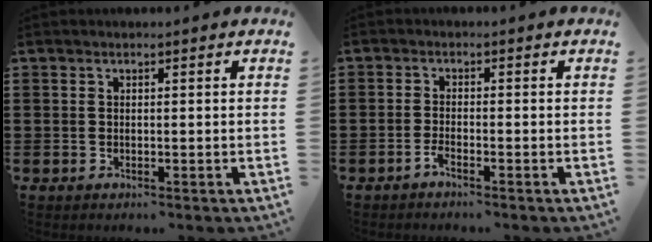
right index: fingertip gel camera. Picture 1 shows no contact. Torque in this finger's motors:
{"motor_torque": [1.06, 1.08, -0.18, -0.05]}